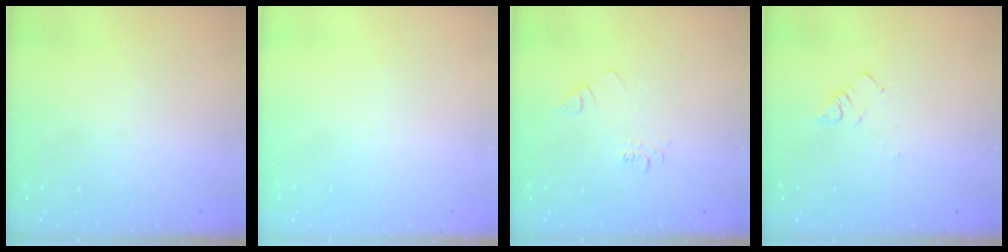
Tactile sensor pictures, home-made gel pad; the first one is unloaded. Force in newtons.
{"total": 1.5, "press": 1.5, "slide": 0.1}
{"total": 3.6, "press": 3.6, "slide": 0.6}
{"total": 2.8, "press": 2.7, "slide": 0.4}